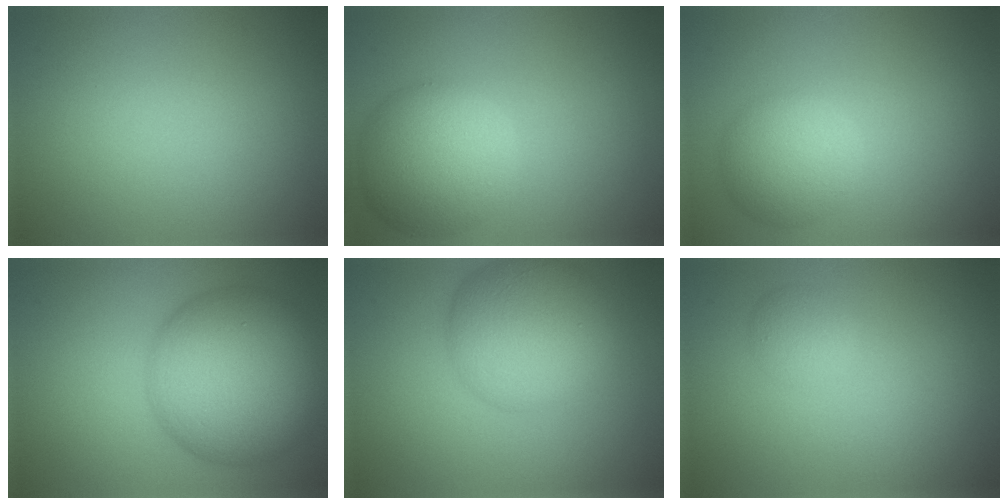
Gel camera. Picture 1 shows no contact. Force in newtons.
{"total": 6.9, "press": 6.9, "slide": 0.2}
{"total": 4.4, "press": 4.4, "slide": 0.2}
{"total": 12.4, "press": 12.4, "slide": 0.4}
{"total": 7.8, "press": 7.8, "slide": 0.1}
{"total": 1.5, "press": 1.5, "slide": 0.1}